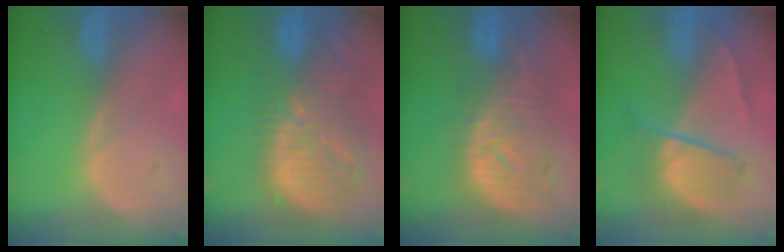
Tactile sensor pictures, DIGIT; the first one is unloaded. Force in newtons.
{"total": 13.5, "press": 11.7, "slide": 6.8}
{"total": 11.0, "press": 9.8, "slide": 5.0}
{"total": 6.5, "press": 6.2, "slide": 1.9}